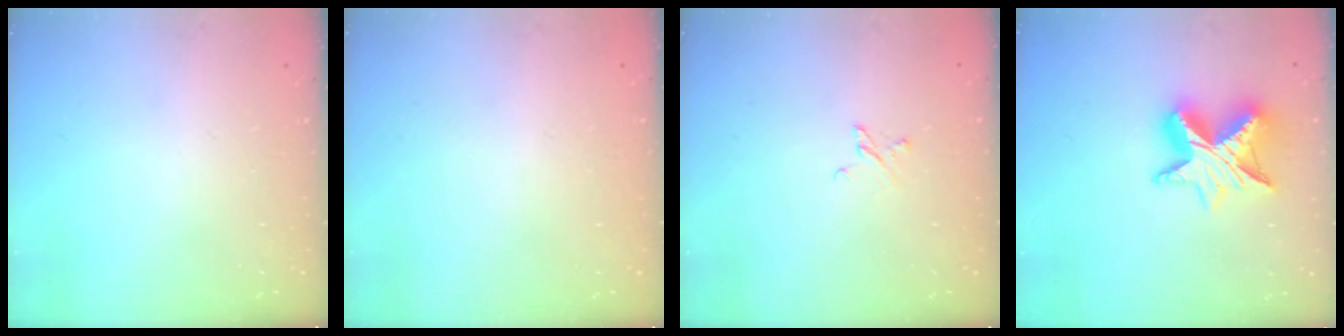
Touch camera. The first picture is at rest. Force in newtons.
{"total": 0.0}
{"total": 2.7, "press": 2.7, "slide": 0.4}
{"total": 11.9, "press": 11.9, "slide": 0.8}